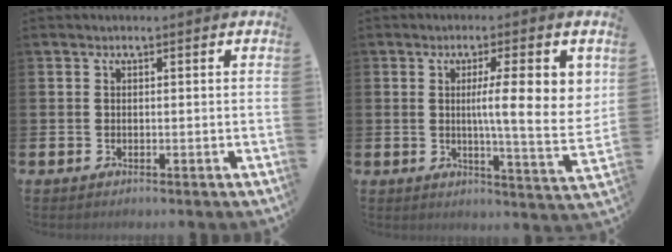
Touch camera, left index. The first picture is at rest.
{"total": 9.0, "force": [2.9, 1.2, 8.4], "torque": [-0.119, -0.029, 0.035]}